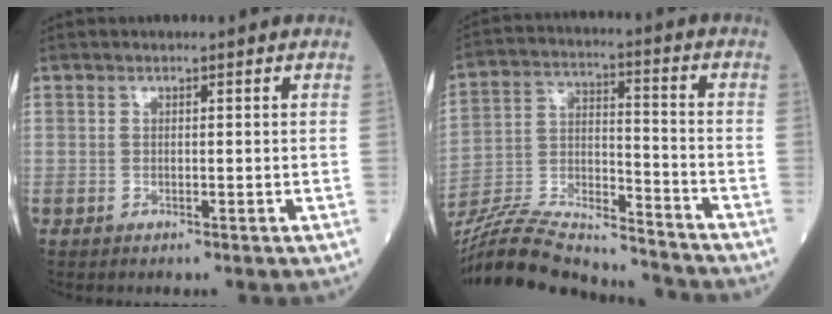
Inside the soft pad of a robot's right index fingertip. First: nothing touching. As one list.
[{"total": 20.5, "force": [-19.4, 1.9, 6.5], "torque": [-0.150, -0.001, -0.327]}]